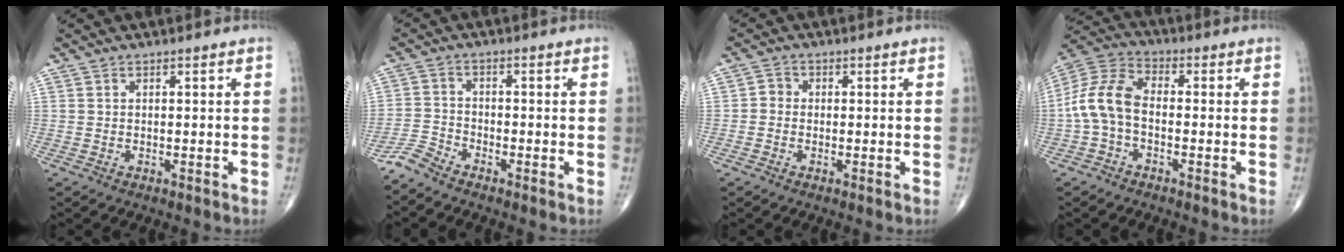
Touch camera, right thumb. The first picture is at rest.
{"total": 3.4, "force": [-3.3, 0.6, 0.6], "torque": [-0.014, -0.002, -0.077]}
{"total": 1.9, "force": [-0.4, 1.7, 0.8], "torque": [-0.001, 0.006, -0.015]}
{"total": 9.9, "force": [-1.6, 5.9, 7.8], "torque": [-0.161, 0.032, -0.043]}